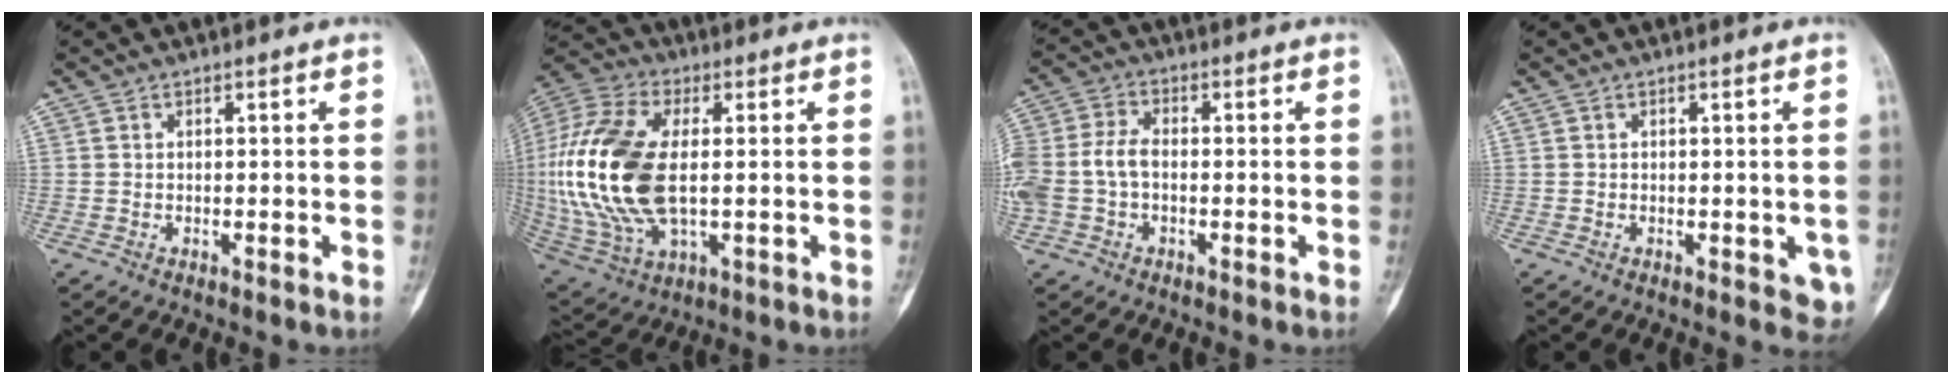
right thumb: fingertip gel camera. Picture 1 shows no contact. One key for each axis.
{"total": 22.9, "fx": 0.4, "fy": 12.1, "fz": 19.5, "tx": -0.438, "ty": -0.007, "tz": 0.013}
{"total": 9.2, "fx": -1.2, "fy": 6.0, "fz": 6.8, "tx": -0.164, "ty": 0.024, "tz": -0.026}
{"total": 3.6, "fx": -1.0, "fy": 1.9, "fz": 2.9, "tx": -0.007, "ty": -0.002, "tz": -0.010}